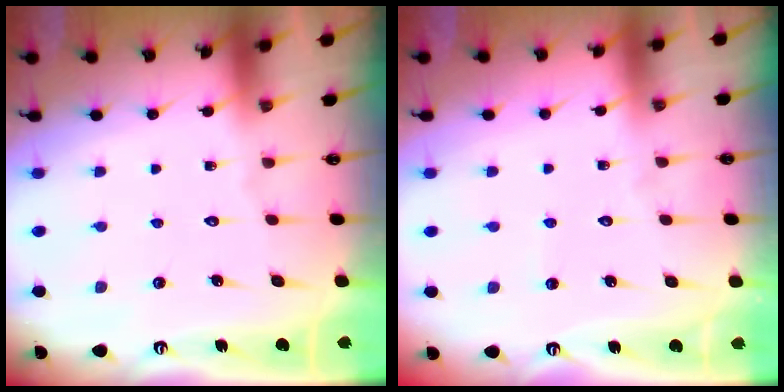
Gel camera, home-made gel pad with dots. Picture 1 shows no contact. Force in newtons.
{"total": 2.3, "press": 2.3, "slide": 0.3}